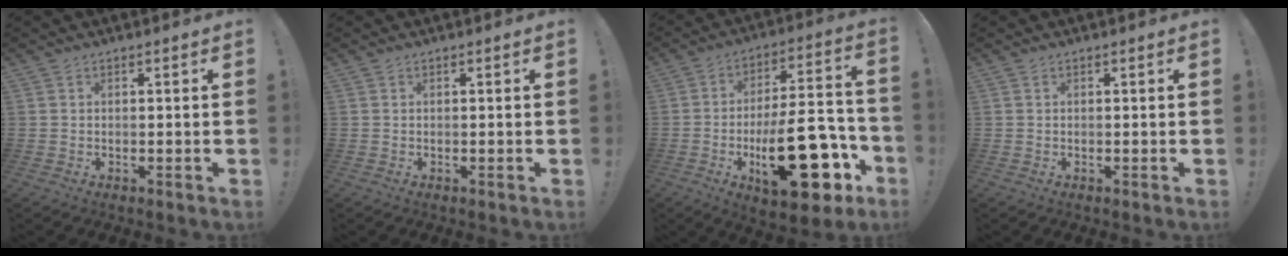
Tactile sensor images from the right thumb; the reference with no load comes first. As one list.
[{"total": 0.0}, {"total": 26.7, "force": [-8.8, 10.8, 22.8], "torque": [-0.359, 0.055, -0.129]}, {"total": 0.0}]